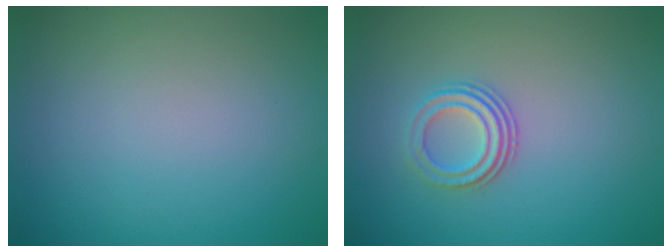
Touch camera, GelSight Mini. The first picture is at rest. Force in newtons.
{"total": 2.8, "press": 2.1, "slide": 1.9}